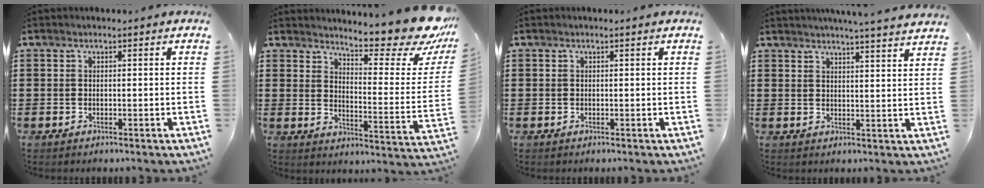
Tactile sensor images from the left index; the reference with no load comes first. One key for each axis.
{"total": 11.0, "fx": 9.7, "fy": 1.4, "fz": 5.1, "tx": -0.079, "ty": -0.078, "tz": 0.161}
{"total": 0.0}
{"total": 4.1, "fx": 3.9, "fy": -0.9, "fz": 0.9, "tx": -0.030, "ty": -0.018, "tz": 0.069}